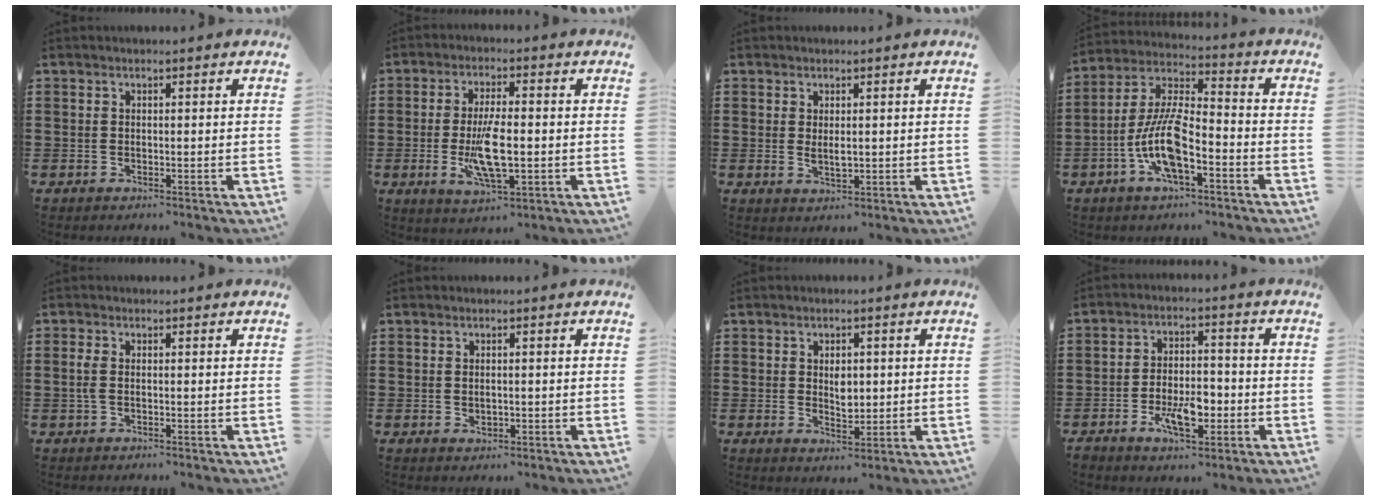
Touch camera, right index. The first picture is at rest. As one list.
[{"total": 8.7, "force": [-1.5, 3.0, 8.1], "torque": [-0.162, -0.009, -0.025]}, {"total": 2.1, "force": [0.3, 0.8, 1.9], "torque": [-0.029, -0.002, 0.003]}, {"total": 11.0, "force": [-4.4, 3.9, 9.3], "torque": [-0.215, -0.003, -0.088]}, {"total": 1.8, "force": [-0.2, 0.8, 1.6], "torque": [-0.044, -0.004, -0.009]}, {"total": 1.1, "force": [0.0, 0.7, 0.8], "torque": [-0.017, 0.005, -0.001]}, {"total": 3.4, "force": [0.4, 2.1, 2.6], "torque": [-0.039, 0.002, 0.003]}, {"total": 7.3, "force": [-3.1, 3.4, 5.8], "torque": [-0.110, 0.005, -0.053]}]